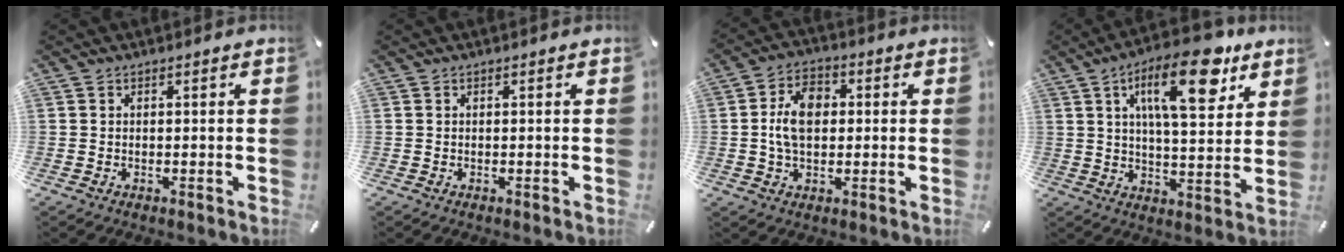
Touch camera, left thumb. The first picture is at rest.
{"total": 0.0}
{"total": 9.0, "force": [0.5, 6.3, 6.5], "torque": [-0.125, 0.007, 0.005]}
{"total": 19.2, "force": [9.3, 7.9, 14.8], "torque": [-0.224, -0.025, 0.144]}